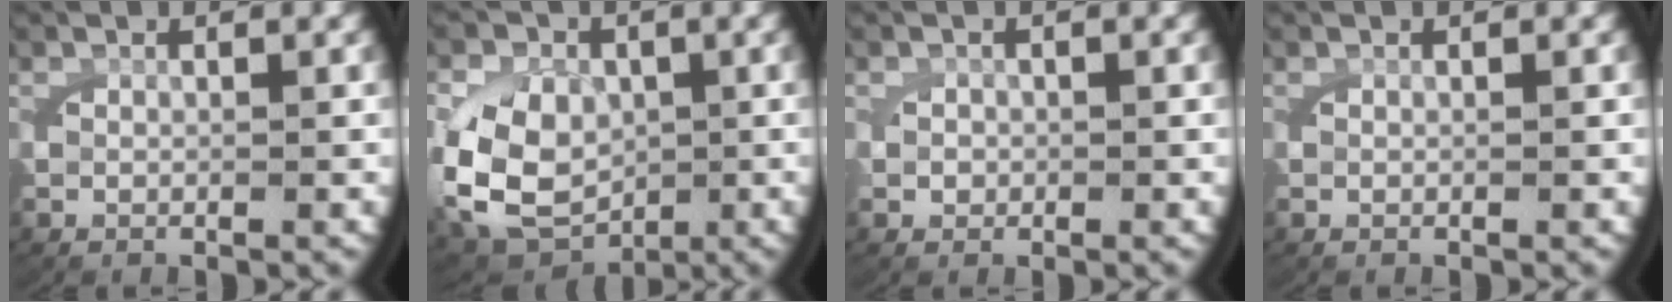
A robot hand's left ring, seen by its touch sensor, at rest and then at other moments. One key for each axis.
{"total": 10.1, "fx": -1.3, "fy": 8.6, "fz": 5.0, "tx": -0.126, "ty": -0.039, "tz": -0.011}
{"total": 0.6, "fx": 0.0, "fy": 0.6, "fz": 0.2, "tx": -0.011, "ty": -0.003, "tz": 0.004}
{"total": 0.0}